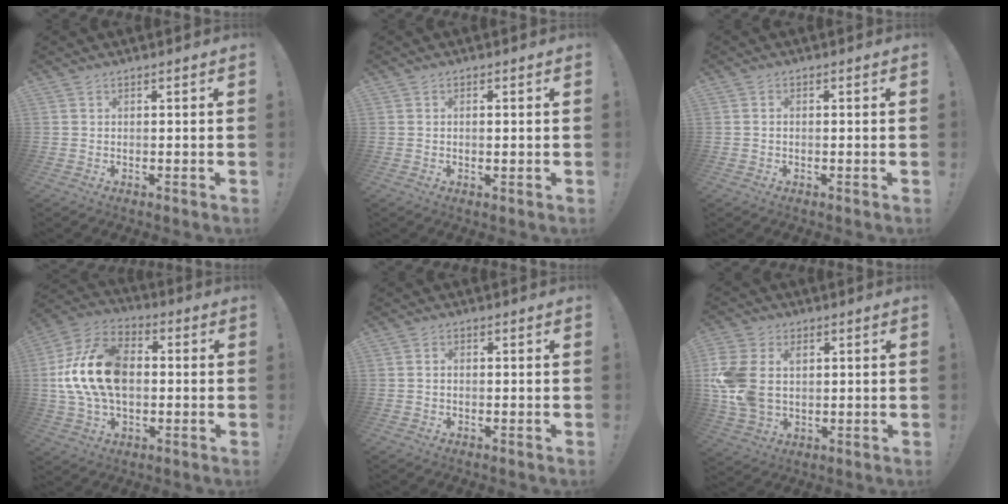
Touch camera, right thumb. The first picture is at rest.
{"total": 0.6, "force": [-0.1, 0.2, 0.6], "torque": [-0.008, 0.000, -0.002]}
{"total": 0.7, "force": [-0.4, 0.5, 0.3], "torque": [-0.008, 0.003, -0.008]}
{"total": 20.4, "force": [0.5, 13.8, 15.0], "torque": [-0.273, 0.023, 0.019]}
{"total": 1.1, "force": [-0.5, 0.7, 0.6], "torque": [-0.014, 0.005, -0.008]}
{"total": 13.8, "force": [2.5, 10.4, 8.8], "torque": [-0.186, -0.016, 0.046]}